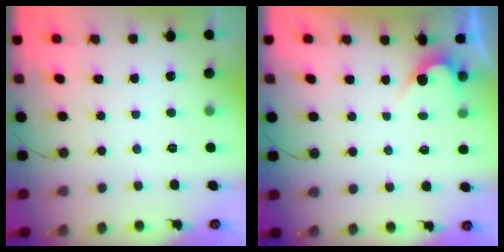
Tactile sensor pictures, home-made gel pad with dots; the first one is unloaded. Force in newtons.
{"total": 2.4, "press": 2.4, "slide": 0.1}